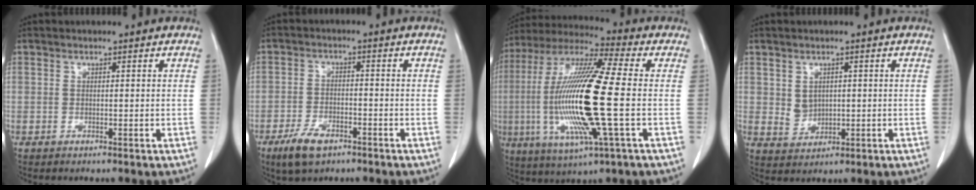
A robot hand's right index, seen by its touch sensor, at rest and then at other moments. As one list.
[{"total": 6.0, "force": [-4.0, 2.6, 3.8], "torque": [-0.080, -0.005, -0.067]}, {"total": 20.9, "force": [-2.4, 1.5, 20.7], "torque": [-0.438, -0.012, -0.050]}, {"total": 3.2, "force": [0.7, 2.6, 1.7], "torque": [-0.034, -0.002, 0.022]}]